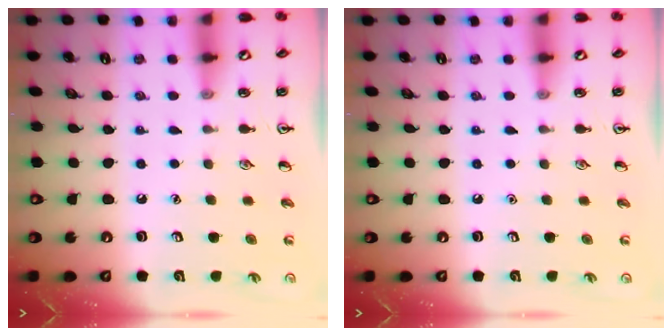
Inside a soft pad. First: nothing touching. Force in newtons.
{"total": 0.0}